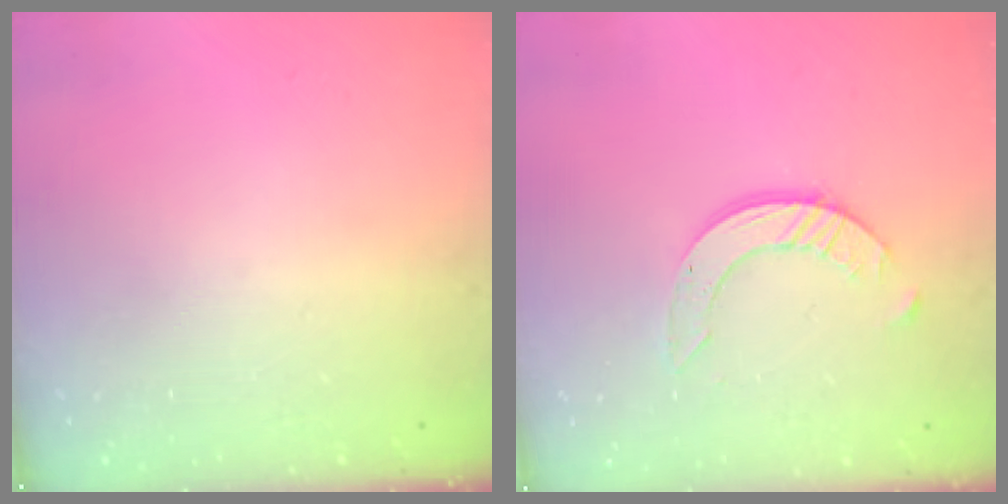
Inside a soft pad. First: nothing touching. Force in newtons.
{"total": 8.0, "press": 7.9, "slide": 0.8}